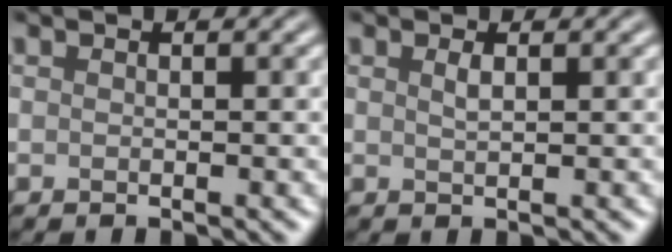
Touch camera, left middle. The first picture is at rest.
{"total": 0.9, "force": [0.4, 0.2, 0.7], "torque": [-0.015, 0.000, 0.009]}